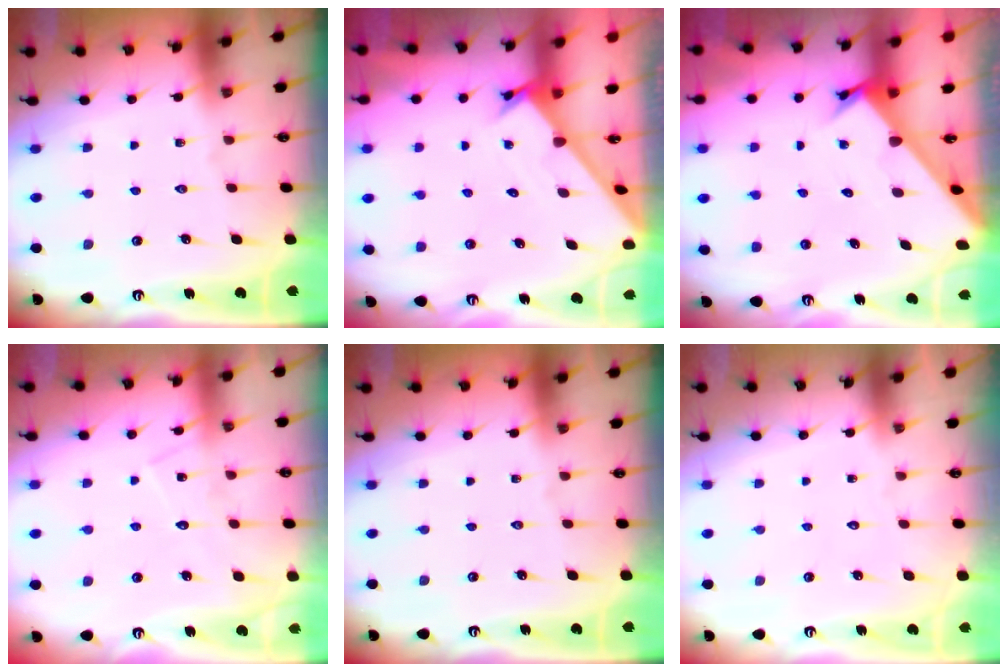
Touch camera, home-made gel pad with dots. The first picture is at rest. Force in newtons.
{"total": 1.7, "press": 1.7, "slide": 0.1}
{"total": 2.3, "press": 2.3, "slide": 0.1}
{"total": 8.0, "press": 8.0, "slide": 0.5}
{"total": 0.0}
{"total": 1.7, "press": 1.7, "slide": 0.1}